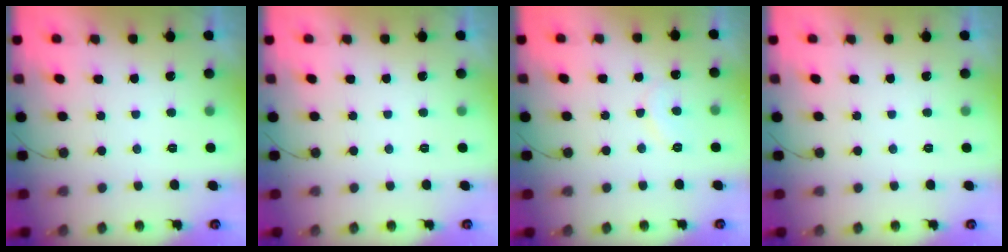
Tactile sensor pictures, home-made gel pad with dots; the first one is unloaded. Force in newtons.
{"total": 0.0}
{"total": 6.5, "press": 6.5, "slide": 0.7}
{"total": 0.0}